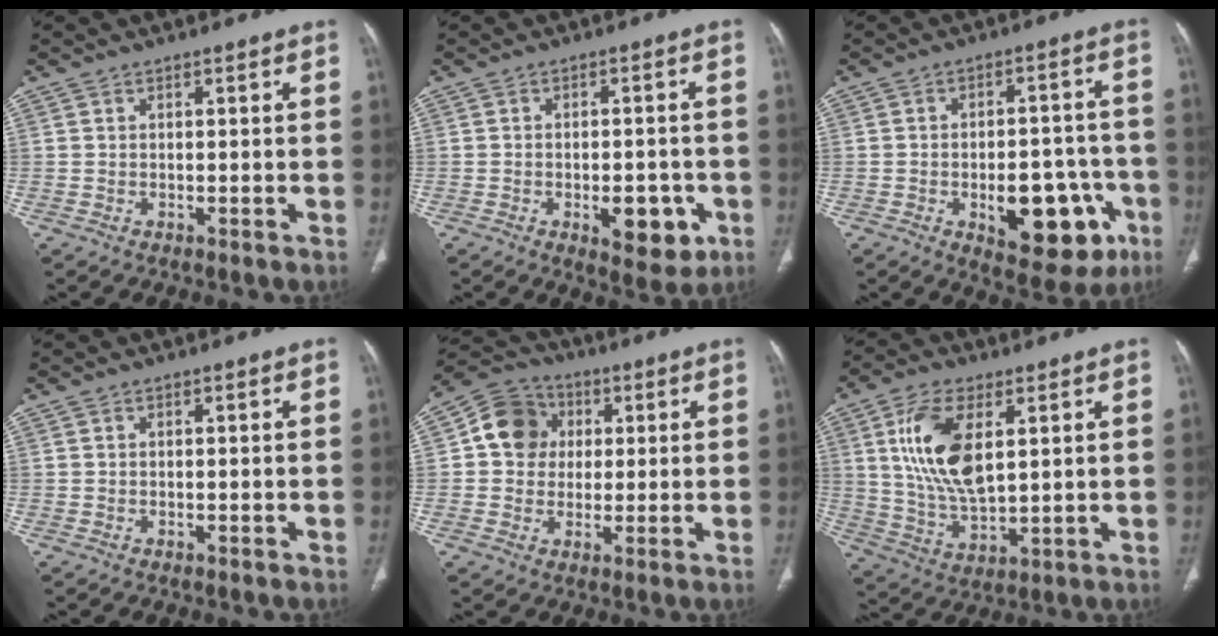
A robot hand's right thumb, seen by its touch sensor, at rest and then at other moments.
{"total": 8.5, "force": [-3.0, 4.3, 6.7], "torque": [-0.068, 0.006, -0.031]}
{"total": 16.5, "force": [-5.9, 8.3, 13.0], "torque": [-0.137, 0.031, -0.064]}
{"total": 0.0}
{"total": 10.1, "force": [1.7, 9.0, 4.2], "torque": [-0.045, 0.009, 0.018]}
{"total": 14.0, "force": [4.1, 6.7, 11.6], "torque": [-0.226, -0.019, 0.083]}